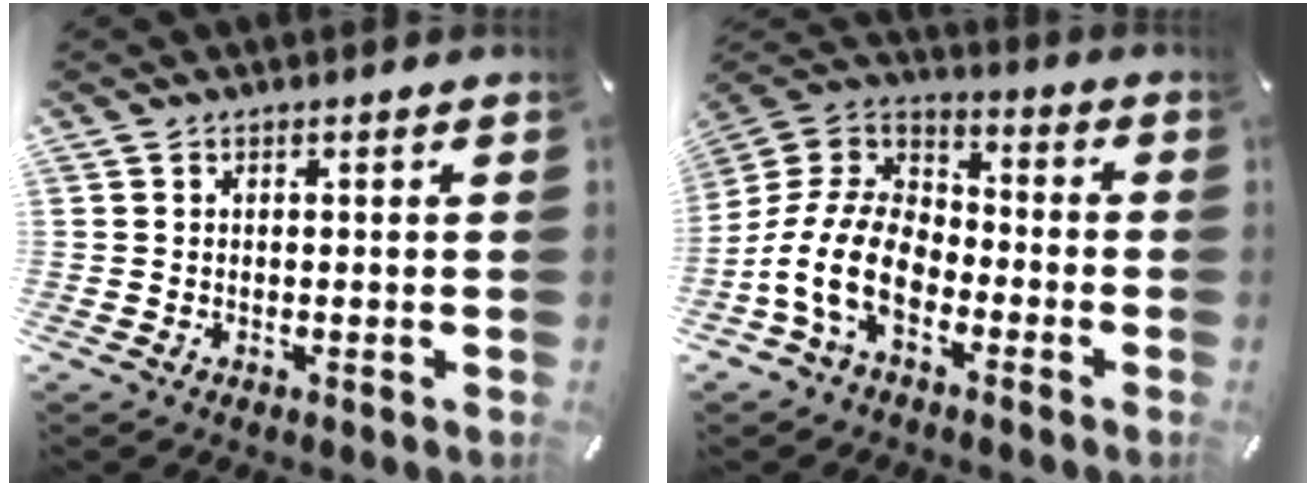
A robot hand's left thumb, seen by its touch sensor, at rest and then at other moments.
{"total": 15.0, "force": [-7.4, 9.1, 9.3], "torque": [-0.216, 0.021, -0.143]}